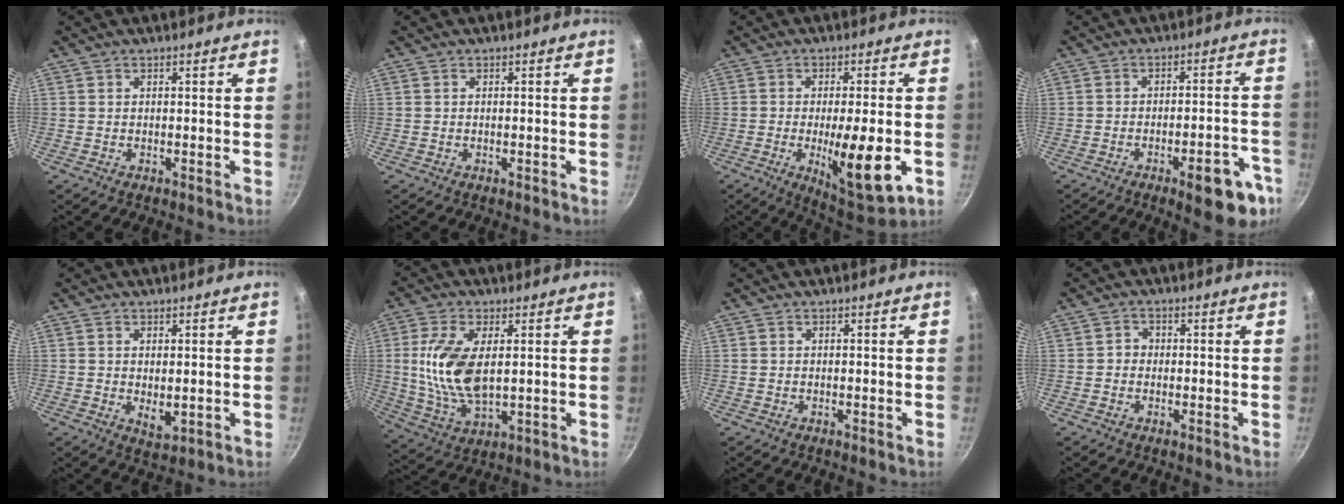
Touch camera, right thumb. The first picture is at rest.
{"total": 0.0}
{"total": 13.8, "force": [-3.4, 3.6, 12.9], "torque": [-0.190, -0.001, -0.043]}
{"total": 12.0, "force": [-6.2, 4.3, 9.3], "torque": [-0.078, 0.039, -0.073]}
{"total": 3.5, "force": [0.2, 1.8, 3.1], "torque": [-0.048, -0.011, 0.009]}
{"total": 12.5, "force": [1.6, 6.2, 10.7], "torque": [-0.209, -0.008, 0.035]}
{"total": 0.0}
{"total": 1.8, "force": [-0.3, 1.6, 0.7], "torque": [-0.004, 0.007, -0.009]}